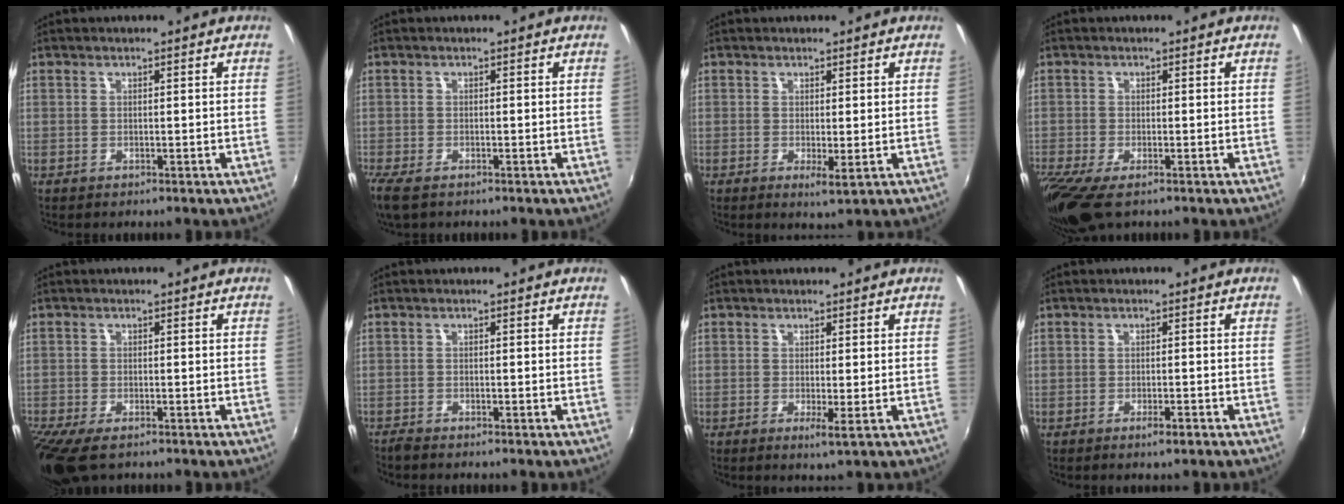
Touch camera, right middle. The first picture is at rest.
{"total": 4.2, "force": [-2.9, 1.5, 2.6], "torque": [-0.062, -0.018, -0.057]}
{"total": 2.1, "force": [0.0, 0.3, 2.1], "torque": [-0.037, -0.010, -0.001]}
{"total": 8.1, "force": [-5.6, 2.2, 5.4], "torque": [-0.126, -0.041, -0.102]}
{"total": 8.1, "force": [-5.9, 2.7, 4.8], "torque": [-0.119, -0.040, -0.110]}
{"total": 1.6, "force": [-1.6, 0.2, 0.4], "torque": [-0.013, -0.009, -0.033]}
{"total": 1.8, "force": [-0.2, -0.2, 1.8], "torque": [-0.034, -0.008, -0.005]}
{"total": 1.8, "force": [-1.2, 0.3, 1.3], "torque": [-0.024, -0.003, -0.020]}